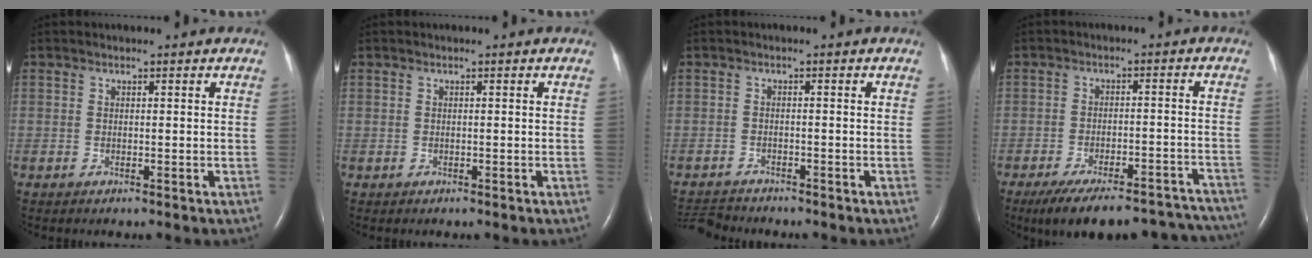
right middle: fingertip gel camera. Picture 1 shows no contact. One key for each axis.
{"total": 0.0}
{"total": 4.0, "fx": -4.0, "fy": 0.4, "fz": -0.1, "tx": 0.001, "ty": -0.016, "tz": -0.071}
{"total": 21.8, "fx": -19.2, "fy": 5.8, "fz": 8.5, "tx": -0.097, "ty": 0.008, "tz": -0.247}